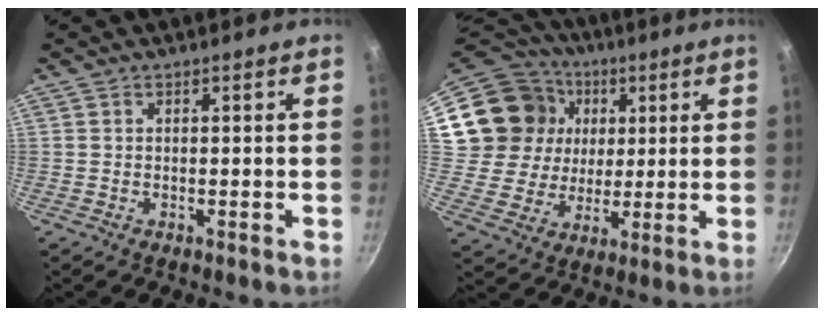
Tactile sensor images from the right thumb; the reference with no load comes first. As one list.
[{"total": 20.3, "force": [5.5, 18.0, 7.6], "torque": [-0.141, 0.016, 0.107]}]